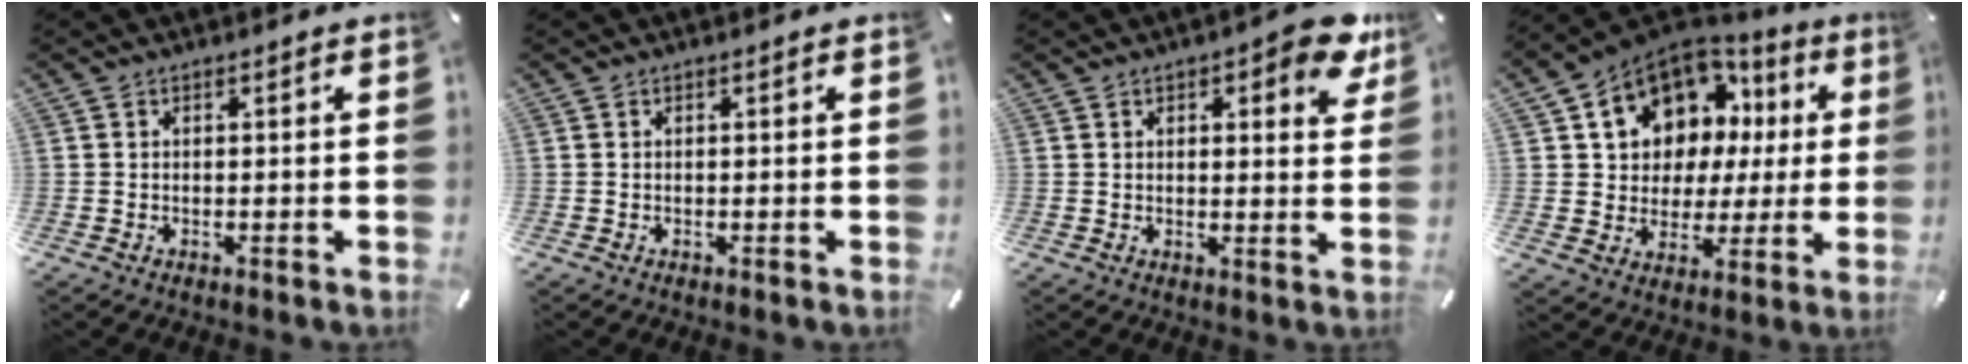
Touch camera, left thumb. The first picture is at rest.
{"total": 0.0}
{"total": 8.3, "force": [4.4, 3.6, 6.1], "torque": [-0.067, -0.021, 0.070]}
{"total": 11.9, "force": [6.0, 9.7, 3.4], "torque": [-0.082, -0.043, 0.117]}